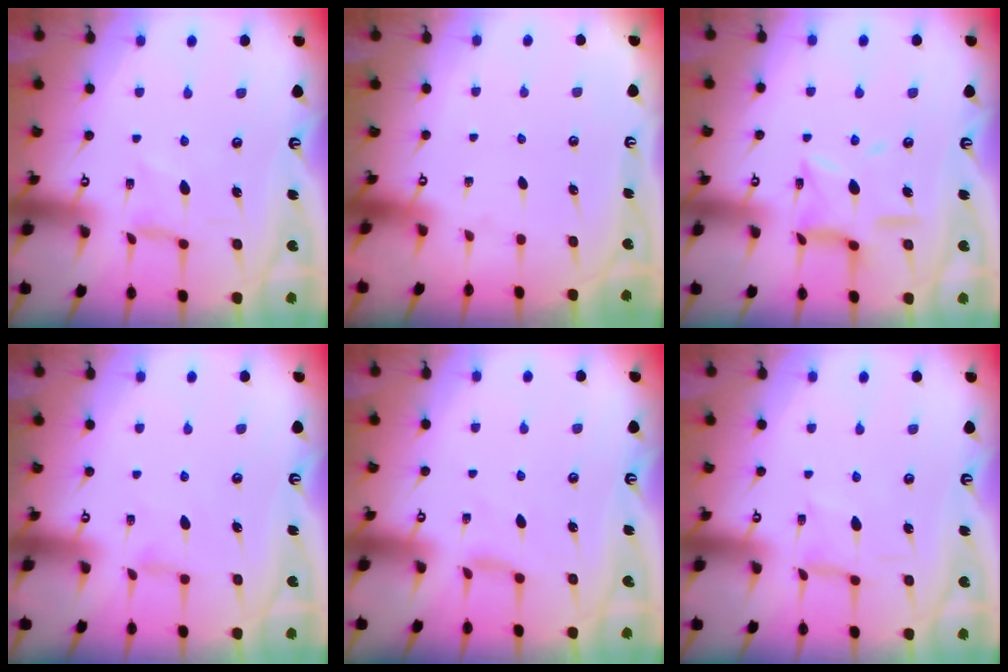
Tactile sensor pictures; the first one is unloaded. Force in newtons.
{"total": 0.0}
{"total": 10.7, "press": 10.7, "slide": 0.8}
{"total": 1.4, "press": 1.3, "slide": 0.3}
{"total": 2.3, "press": 2.2, "slide": 0.6}
{"total": 0.0}